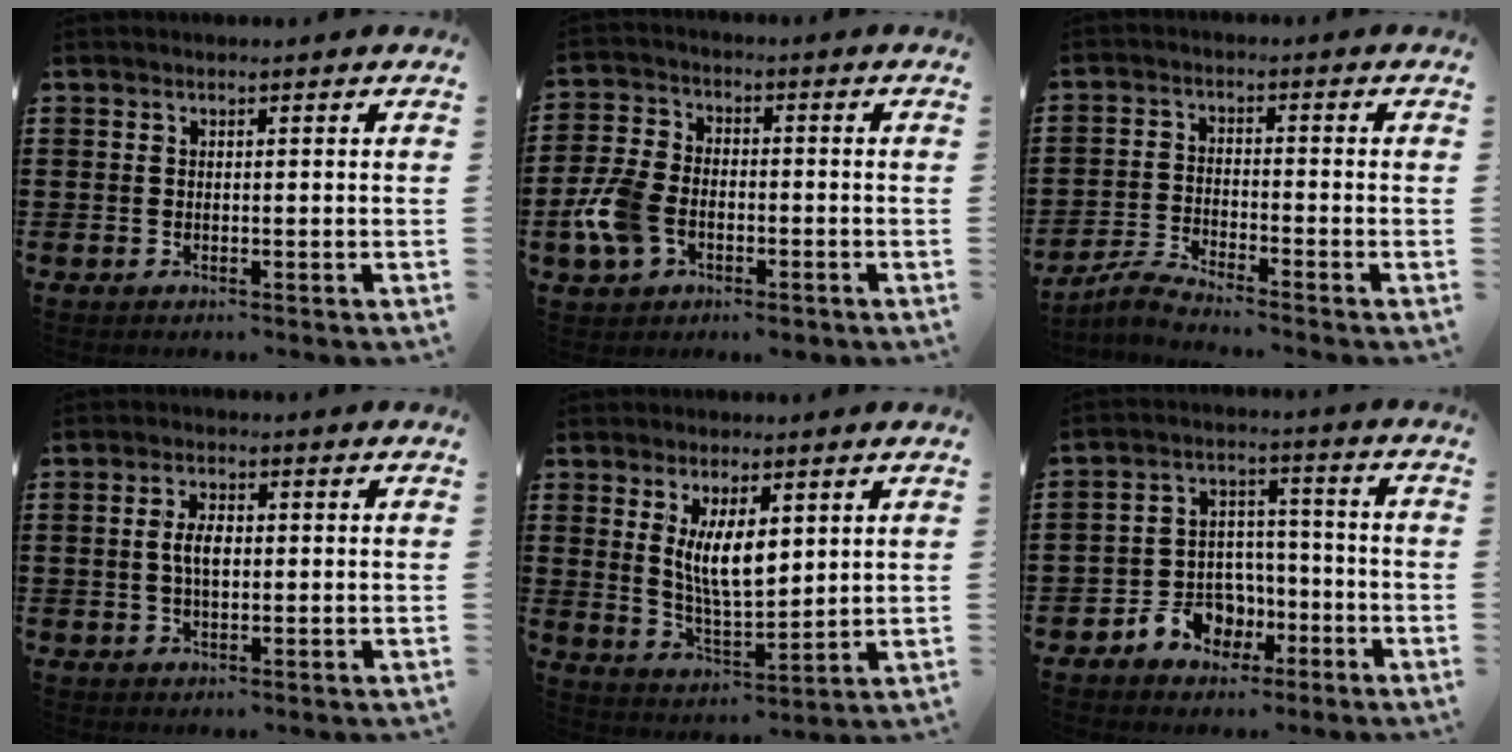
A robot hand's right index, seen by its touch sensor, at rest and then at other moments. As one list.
[{"total": 7.4, "force": [-2.8, 4.7, 5.0], "torque": [-0.140, -0.001, -0.062]}, {"total": 3.8, "force": [-3.7, -0.1, 0.9], "torque": [-0.032, -0.002, -0.077]}, {"total": 3.6, "force": [0.1, 1.7, 3.1], "torque": [-0.069, 0.003, -0.002]}, {"total": 7.2, "force": [2.2, 2.6, 6.4], "torque": [-0.120, 0.000, 0.039]}, {"total": 6.9, "force": [-3.5, 5.7, 2.0], "torque": [-0.047, 0.028, -0.059]}]